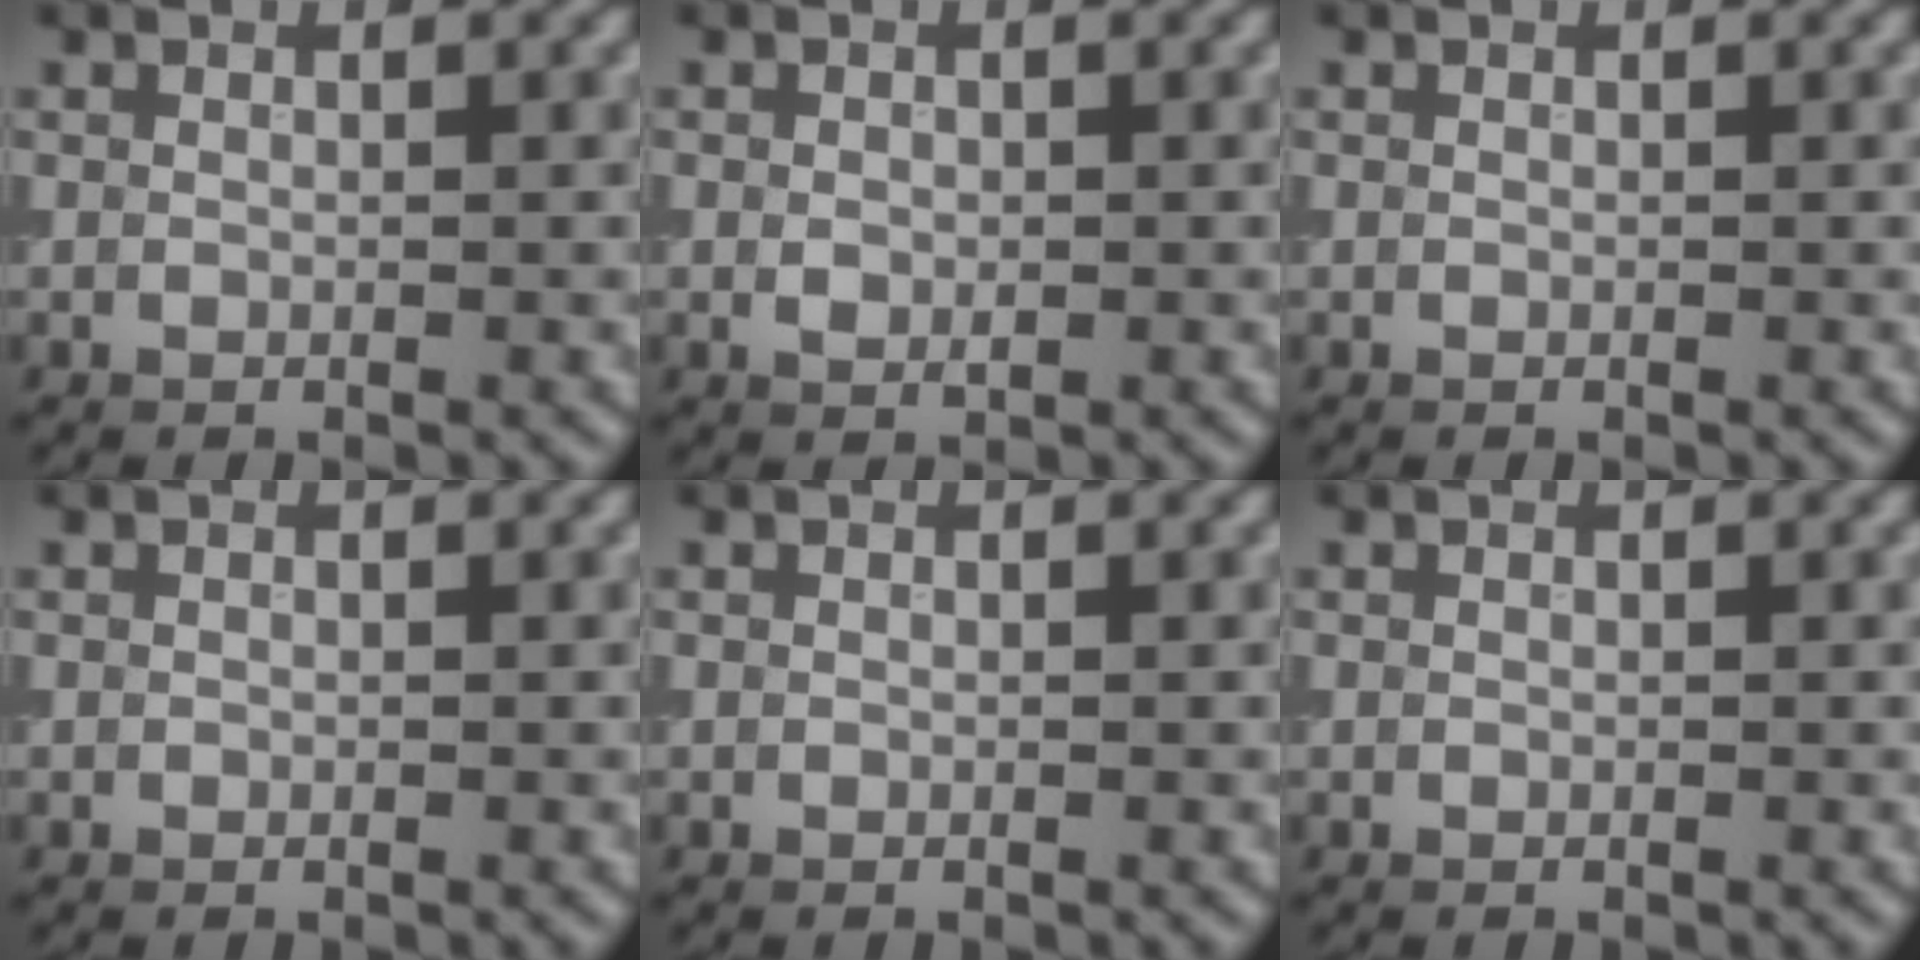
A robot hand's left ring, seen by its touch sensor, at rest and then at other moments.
{"total": 1.5, "force": [-0.1, 1.0, 1.0], "torque": [-0.018, -0.001, -0.001]}
{"total": 0.0}
{"total": 0.0}
{"total": 0.0}
{"total": 0.0}